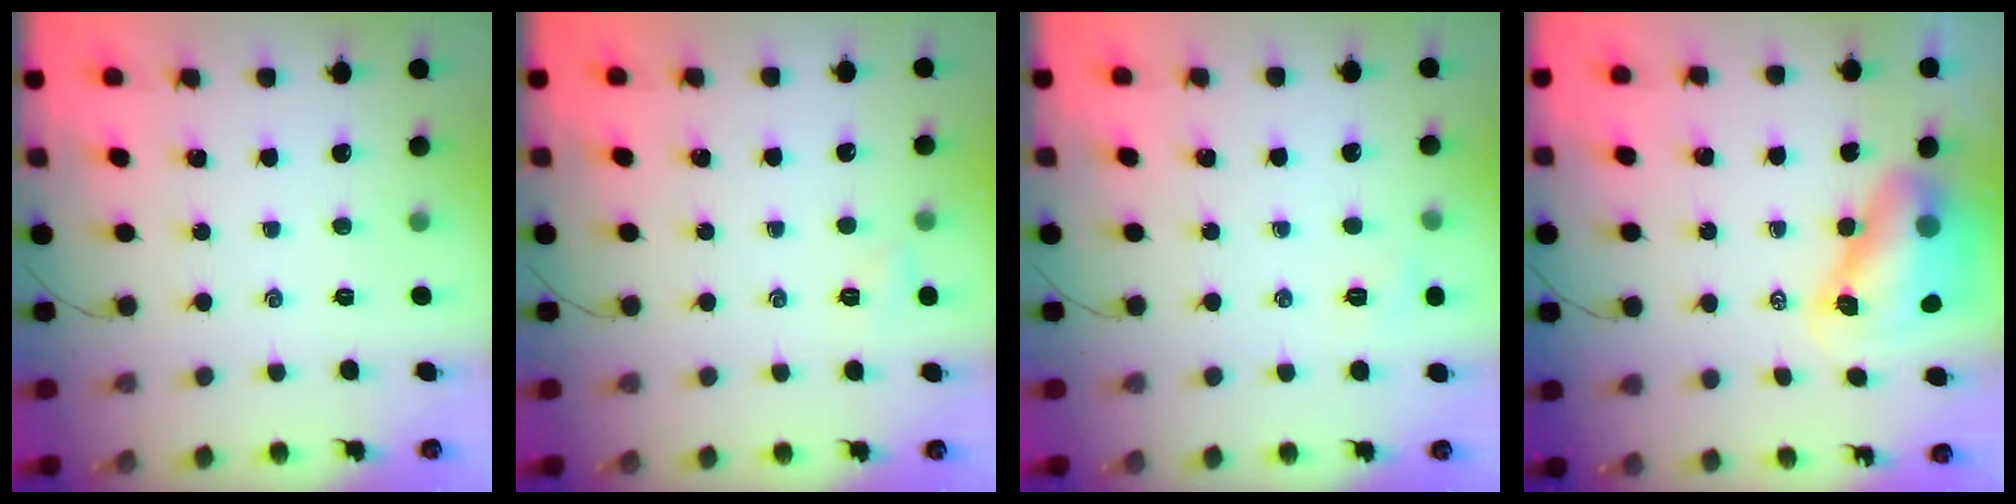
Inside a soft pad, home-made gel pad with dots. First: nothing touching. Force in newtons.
{"total": 2.8, "press": 2.7, "slide": 0.8}
{"total": 5.5, "press": 5.4, "slide": 1.2}
{"total": 9.9, "press": 9.5, "slide": 2.7}